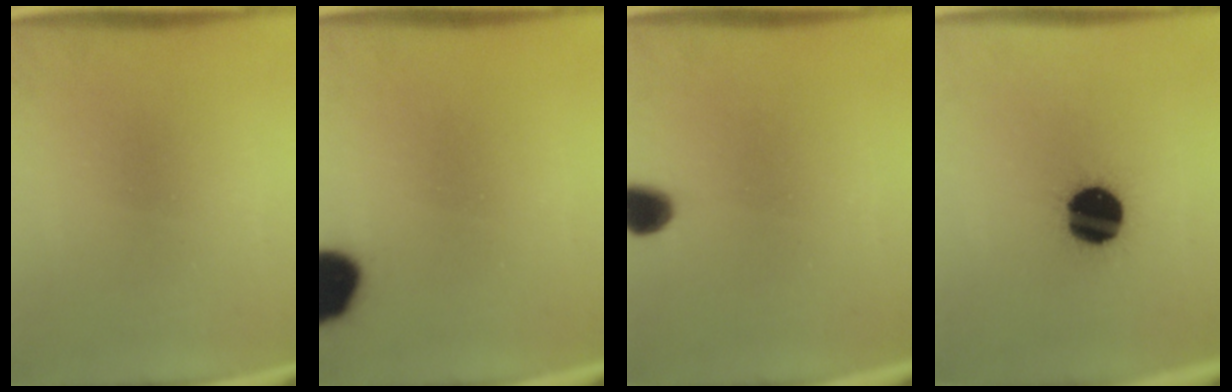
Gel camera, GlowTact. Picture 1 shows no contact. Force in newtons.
{"total": 11.7}
{"total": 5.5}
{"total": 16.8}